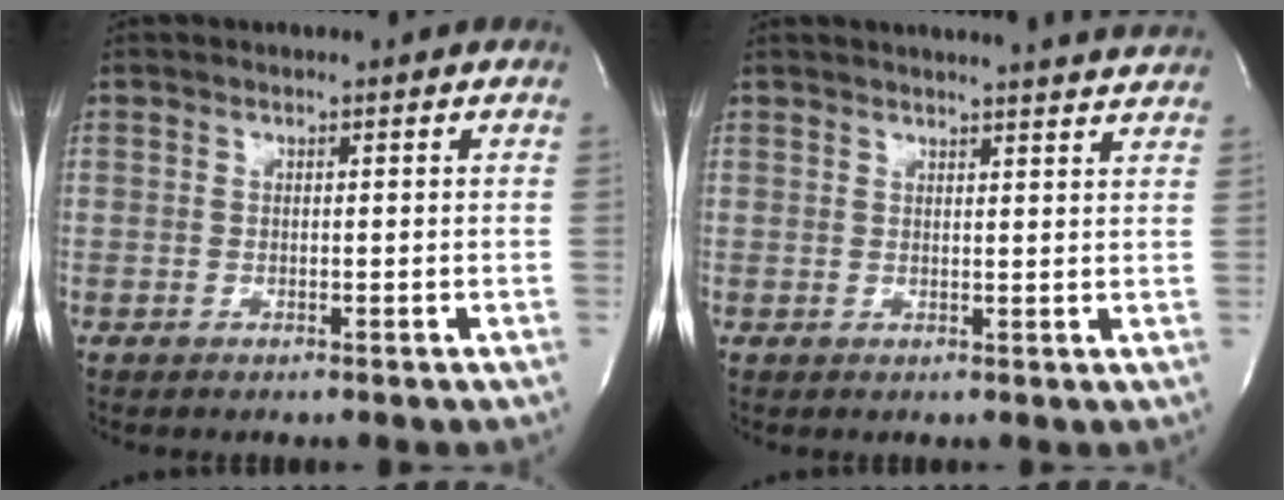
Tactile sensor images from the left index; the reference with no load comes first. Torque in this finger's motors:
{"motor_torque": [0.55, -0.67, 0.12, 0.02]}